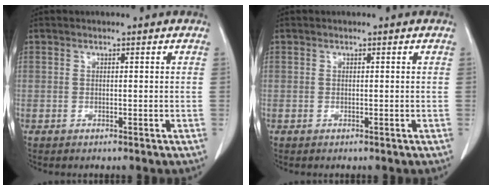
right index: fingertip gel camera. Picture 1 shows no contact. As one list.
[{"total": 0.0}]